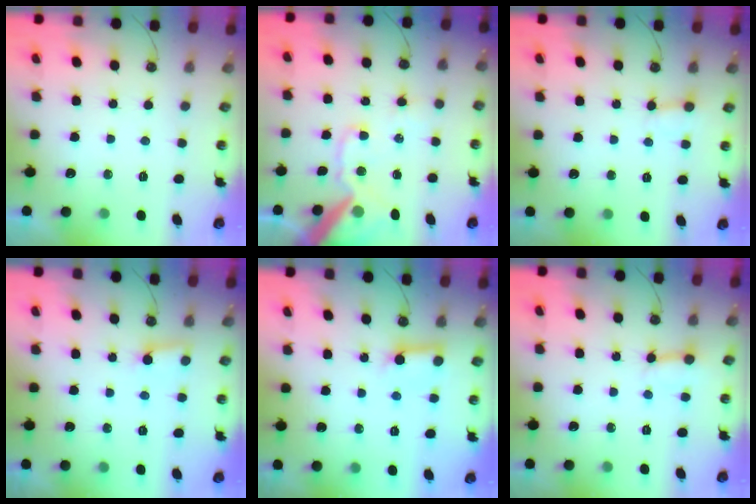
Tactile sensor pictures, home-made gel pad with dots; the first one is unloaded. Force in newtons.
{"total": 17.0, "press": 16.9, "slide": 2.4}
{"total": 1.7, "press": 1.7, "slide": 0.0}
{"total": 3.2, "press": 3.2, "slide": 0.3}
{"total": 6.8, "press": 6.8, "slide": 0.7}
{"total": 3.3, "press": 3.3, "slide": 0.4}